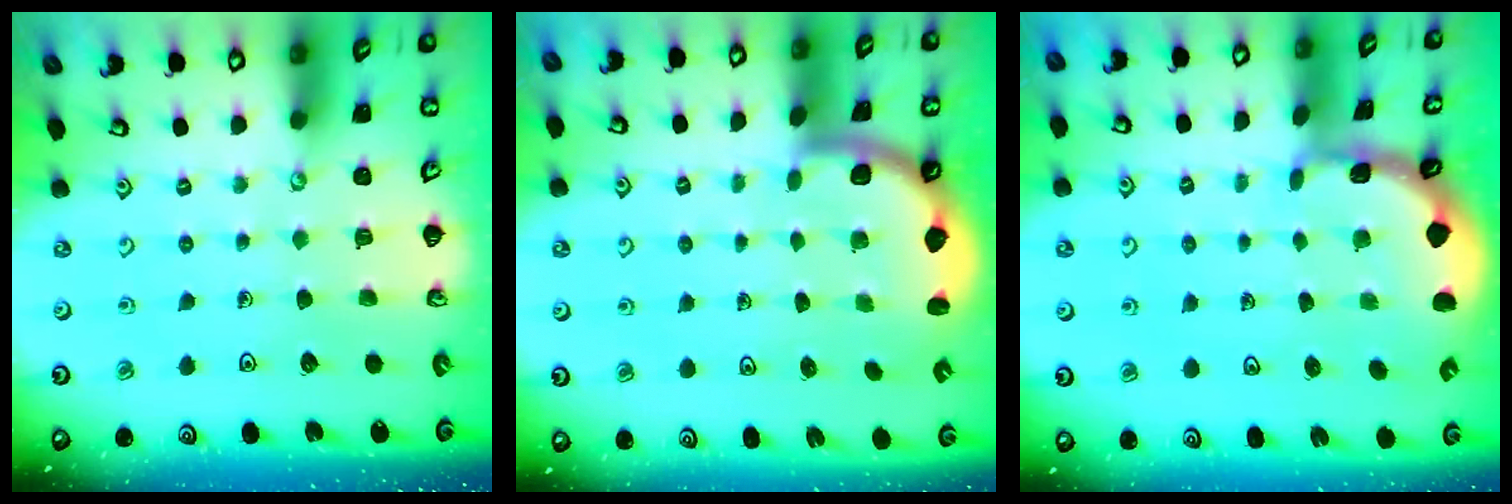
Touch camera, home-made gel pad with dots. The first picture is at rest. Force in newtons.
{"total": 1.6, "press": 1.6, "slide": 0.1}
{"total": 1.3, "press": 1.3, "slide": 0.1}